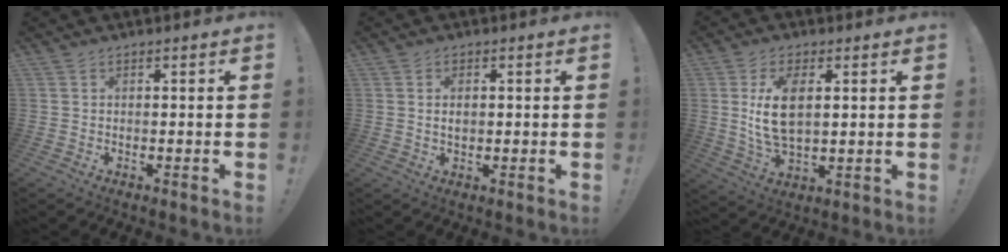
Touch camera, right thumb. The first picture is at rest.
{"total": 2.3, "force": [0.5, 1.5, 1.7], "torque": [-0.020, 0.000, 0.005]}
{"total": 11.4, "force": [2.1, 6.0, 9.5], "torque": [-0.183, -0.011, 0.033]}